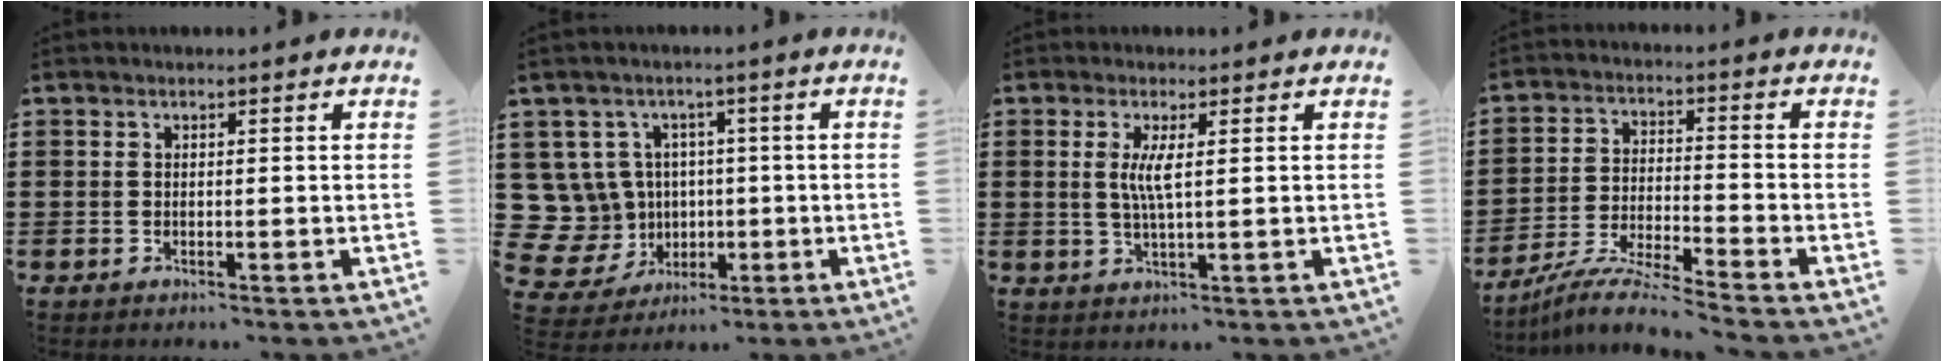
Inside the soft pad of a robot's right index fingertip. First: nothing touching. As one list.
[{"total": 9.0, "force": [1.0, 8.7, 2.2], "torque": [-0.117, -0.011, 0.025]}, {"total": 3.8, "force": [0.8, 0.3, 3.7], "torque": [-0.074, -0.003, 0.012]}, {"total": 7.0, "force": [-6.6, -0.7, 2.1], "torque": [-0.046, -0.009, -0.131]}]